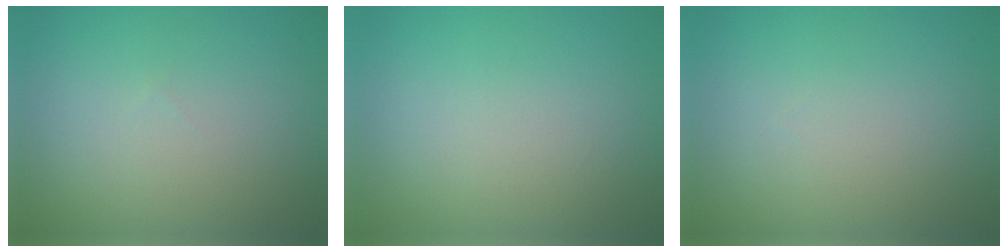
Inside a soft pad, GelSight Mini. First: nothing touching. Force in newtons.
{"total": 0.0}
{"total": 0.0}